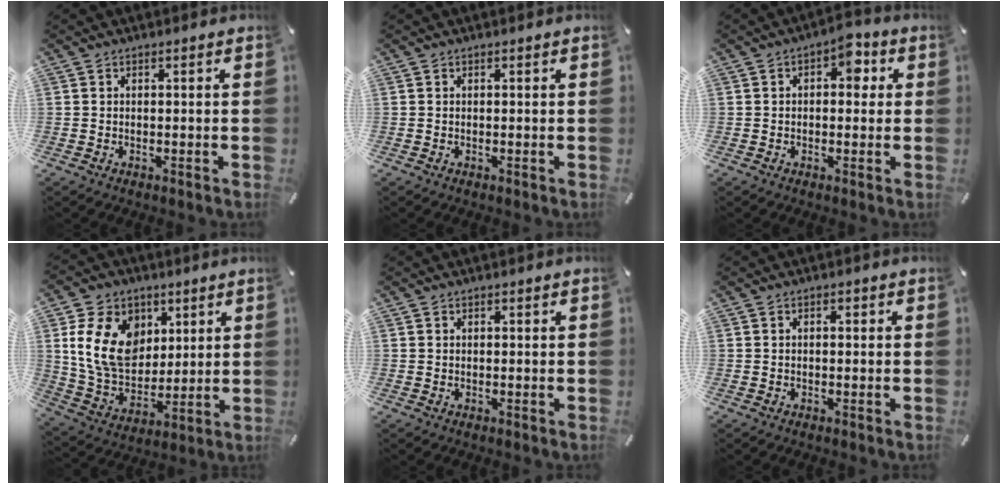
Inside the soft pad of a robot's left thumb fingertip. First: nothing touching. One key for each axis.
{"total": 0.0}
{"total": 5.3, "fx": 1.1, "fy": 3.3, "fz": 4.0, "tx": -0.042, "ty": -0.001, "tz": 0.007}
{"total": 15.6, "fx": 4.7, "fy": 12.2, "fz": 8.5, "tx": -0.173, "ty": -0.007, "tz": 0.088}
{"total": 0.6, "fx": 0.3, "fy": 0.5, "fz": 0.0, "tx": 0.001, "ty": 0.003, "tz": 0.005}
{"total": 1.0, "fx": 0.0, "fy": 0.7, "fz": 0.8, "tx": -0.016, "ty": 0.006, "tz": -0.002}